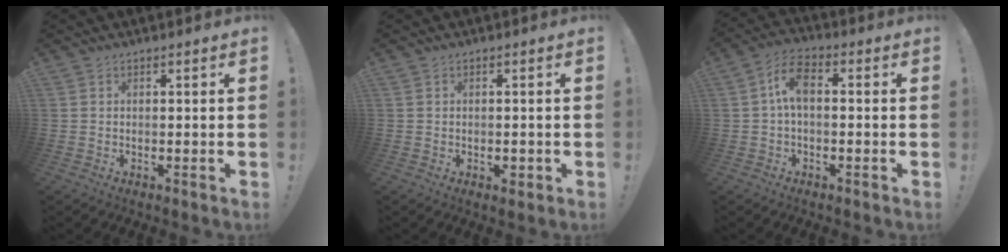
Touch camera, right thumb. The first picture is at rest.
{"total": 1.4, "force": [-0.4, 1.0, 0.9], "torque": [-0.005, 0.000, -0.007]}
{"total": 7.2, "force": [0.4, 4.0, 6.0], "torque": [-0.131, 0.011, 0.011]}